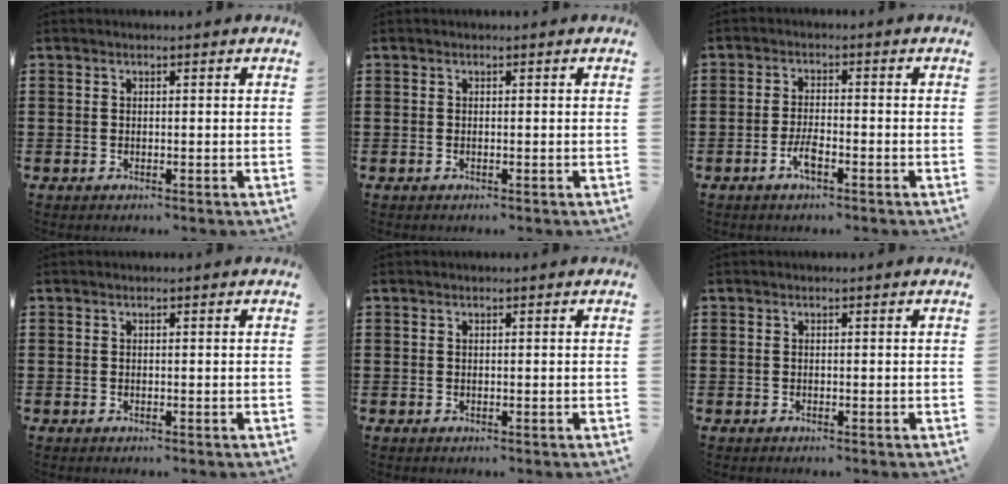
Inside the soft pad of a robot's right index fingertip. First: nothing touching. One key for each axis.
{"total": 0.0}
{"total": 3.2, "fx": -1.7, "fy": 0.8, "fz": 2.6, "tx": -0.057, "ty": -0.001, "tz": -0.036}
{"total": 0.0}
{"total": 0.0}
{"total": 0.0}